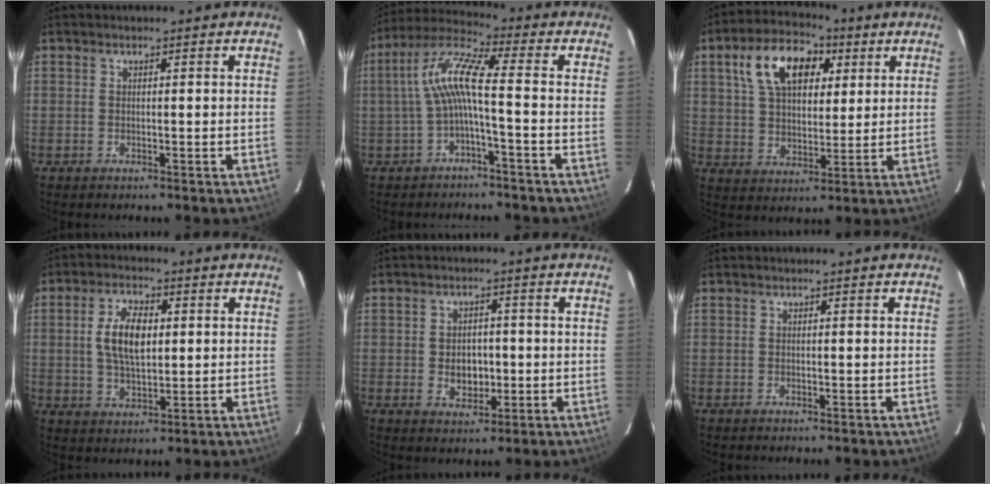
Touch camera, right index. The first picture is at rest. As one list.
[{"total": 8.5, "force": [-1.4, 0.8, 8.4], "torque": [-0.188, 0.020, -0.027]}, {"total": 14.5, "force": [6.2, 8.4, 10.1], "torque": [-0.190, 0.036, 0.105]}, {"total": 8.7, "force": [1.3, 4.4, 7.4], "torque": [-0.141, 0.009, 0.028]}, {"total": 5.1, "force": [-0.7, 3.9, 3.2], "torque": [-0.056, 0.001, -0.003]}, {"total": 0.0}]